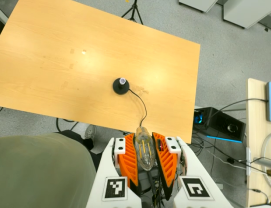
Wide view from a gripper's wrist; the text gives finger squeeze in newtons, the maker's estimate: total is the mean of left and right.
{"total": 23.8, "left": 26.0, "right": 21.7}